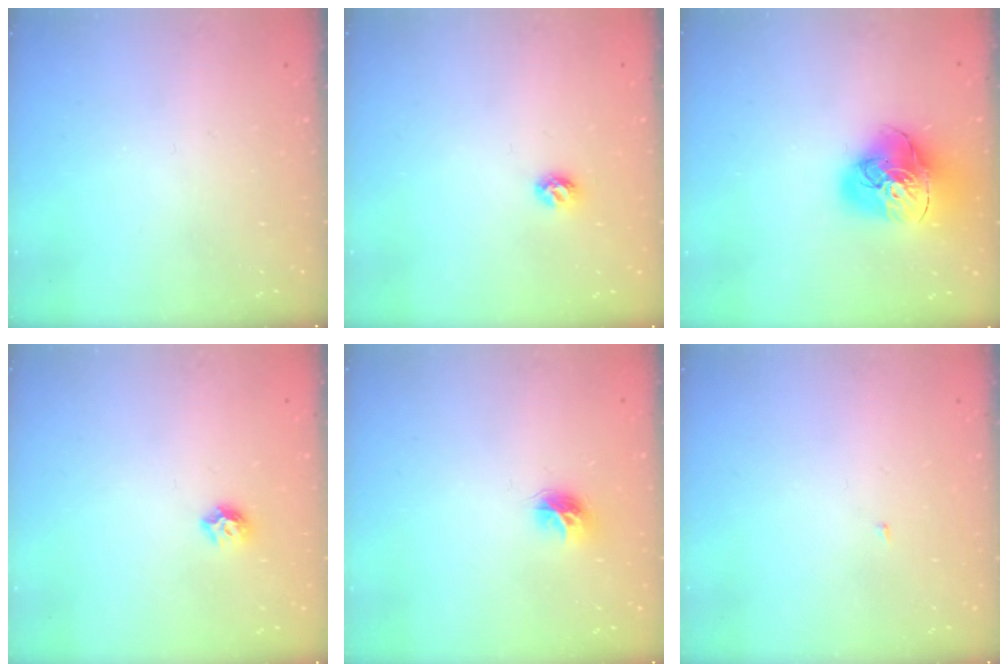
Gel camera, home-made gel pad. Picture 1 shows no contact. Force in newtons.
{"total": 5.9, "press": 5.9, "slide": 0.8}
{"total": 18.6, "press": 18.5, "slide": 2.0}
{"total": 6.0, "press": 5.9, "slide": 0.8}
{"total": 7.5, "press": 7.5, "slide": 0.4}
{"total": 1.8, "press": 1.8, "slide": 0.2}